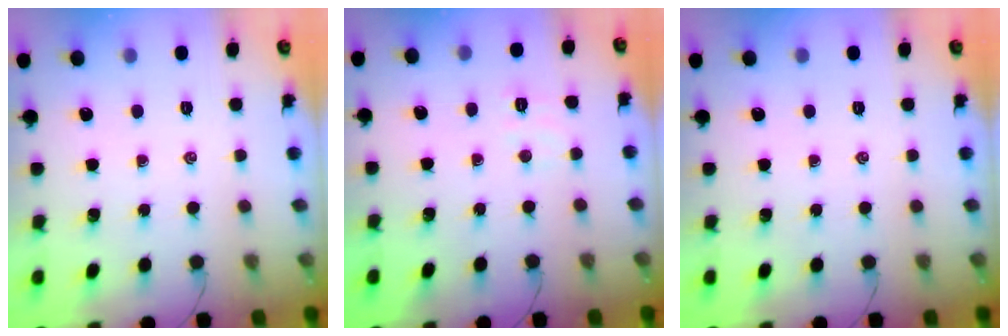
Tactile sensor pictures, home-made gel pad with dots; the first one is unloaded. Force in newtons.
{"total": 5.8, "press": 5.8, "slide": 1.0}
{"total": 0.0}